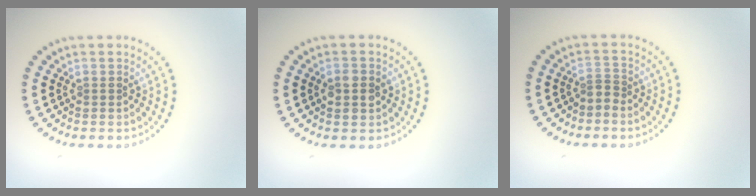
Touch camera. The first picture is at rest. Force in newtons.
{"total": 2.1, "press": 2.1, "slide": 0.4}
{"total": 1.0, "press": 0.6, "slide": 0.8}